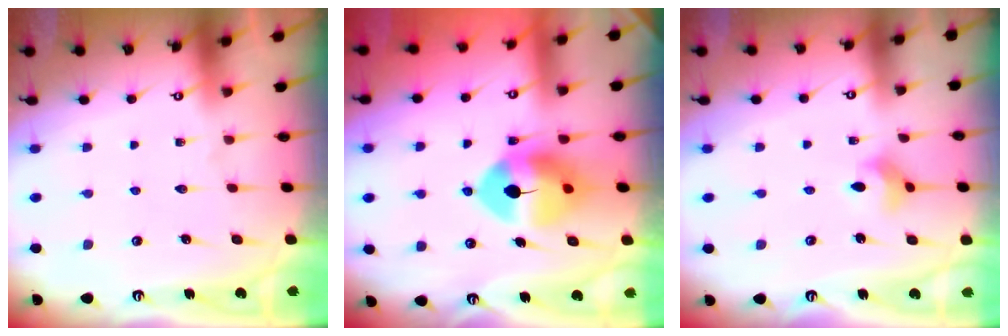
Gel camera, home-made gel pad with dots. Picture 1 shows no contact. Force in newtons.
{"total": 11.0, "press": 10.8, "slide": 1.9}
{"total": 4.6, "press": 4.6, "slide": 0.7}